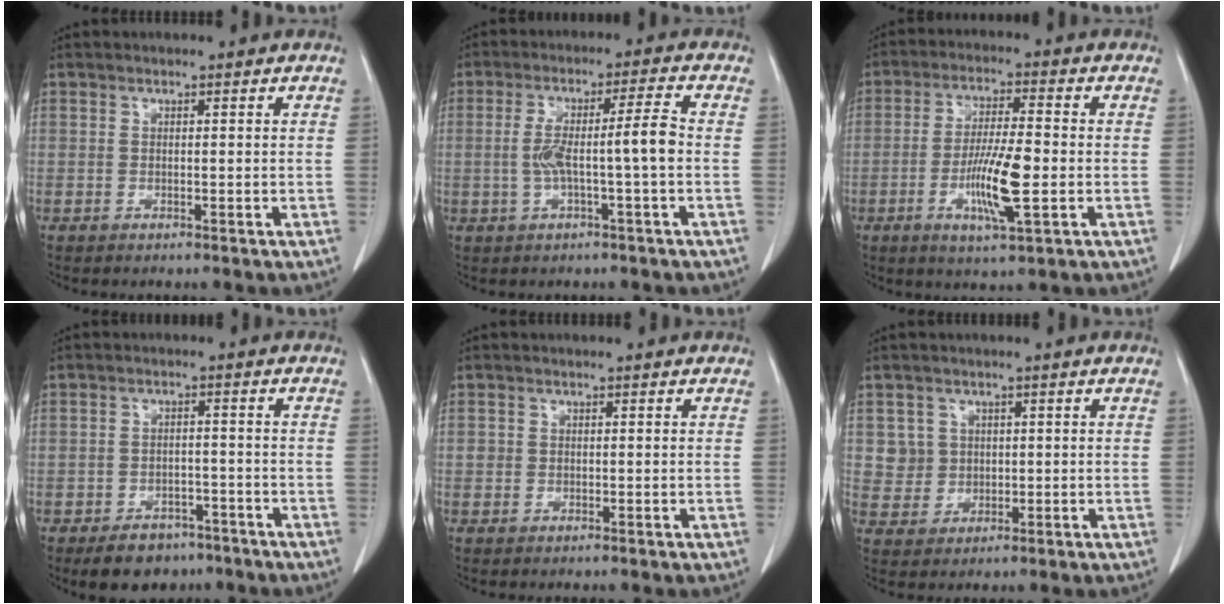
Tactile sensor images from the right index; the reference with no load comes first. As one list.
[{"total": 7.1, "force": [-1.0, -0.2, 7.0], "torque": [-0.133, 0.020, -0.013]}, {"total": 9.6, "force": [-2.4, 1.1, 9.2], "torque": [-0.173, -0.010, -0.044]}, {"total": 6.6, "force": [-4.8, 4.1, 2.2], "torque": [-0.033, 0.005, -0.067]}, {"total": 0.9, "force": [0.0, 0.9, 0.2], "torque": [0.003, 0.004, -0.002]}, {"total": 4.0, "force": [1.1, 3.9, 0.1], "torque": [0.006, 0.007, 0.025]}]